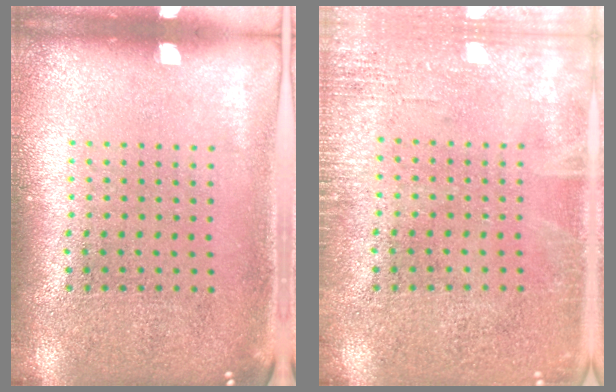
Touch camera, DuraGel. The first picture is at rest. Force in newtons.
{"total": 1.9, "press": 1.9, "slide": 0.2}